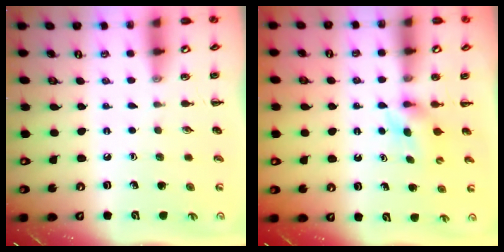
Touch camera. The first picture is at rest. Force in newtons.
{"total": 4.3, "press": 4.0, "slide": 1.5}